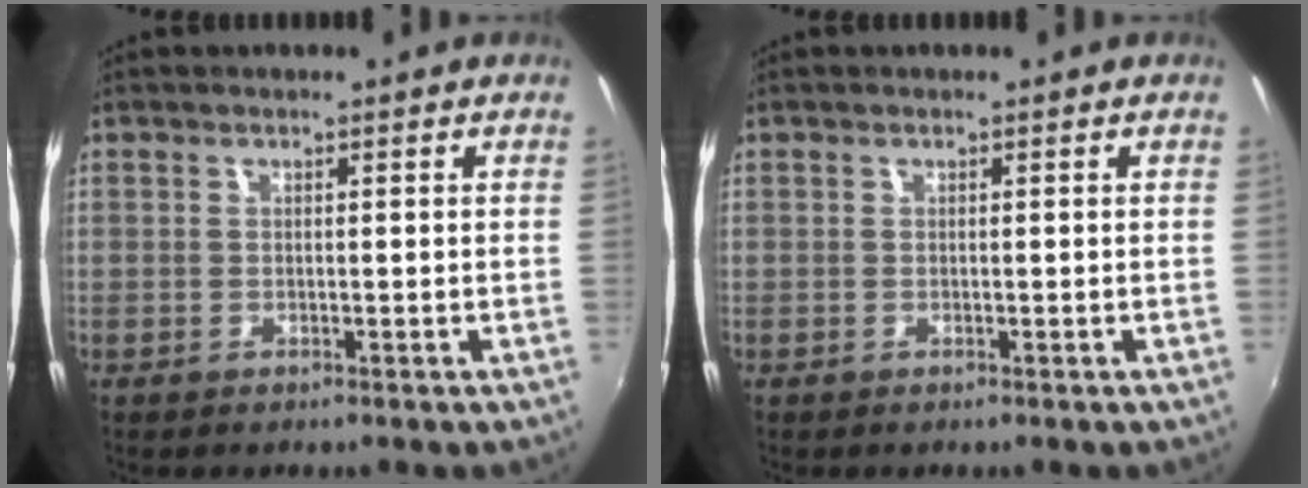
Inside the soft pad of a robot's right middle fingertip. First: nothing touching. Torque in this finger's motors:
{"motor_torque": [-0.01, -0.01, 0.00, 0.00]}